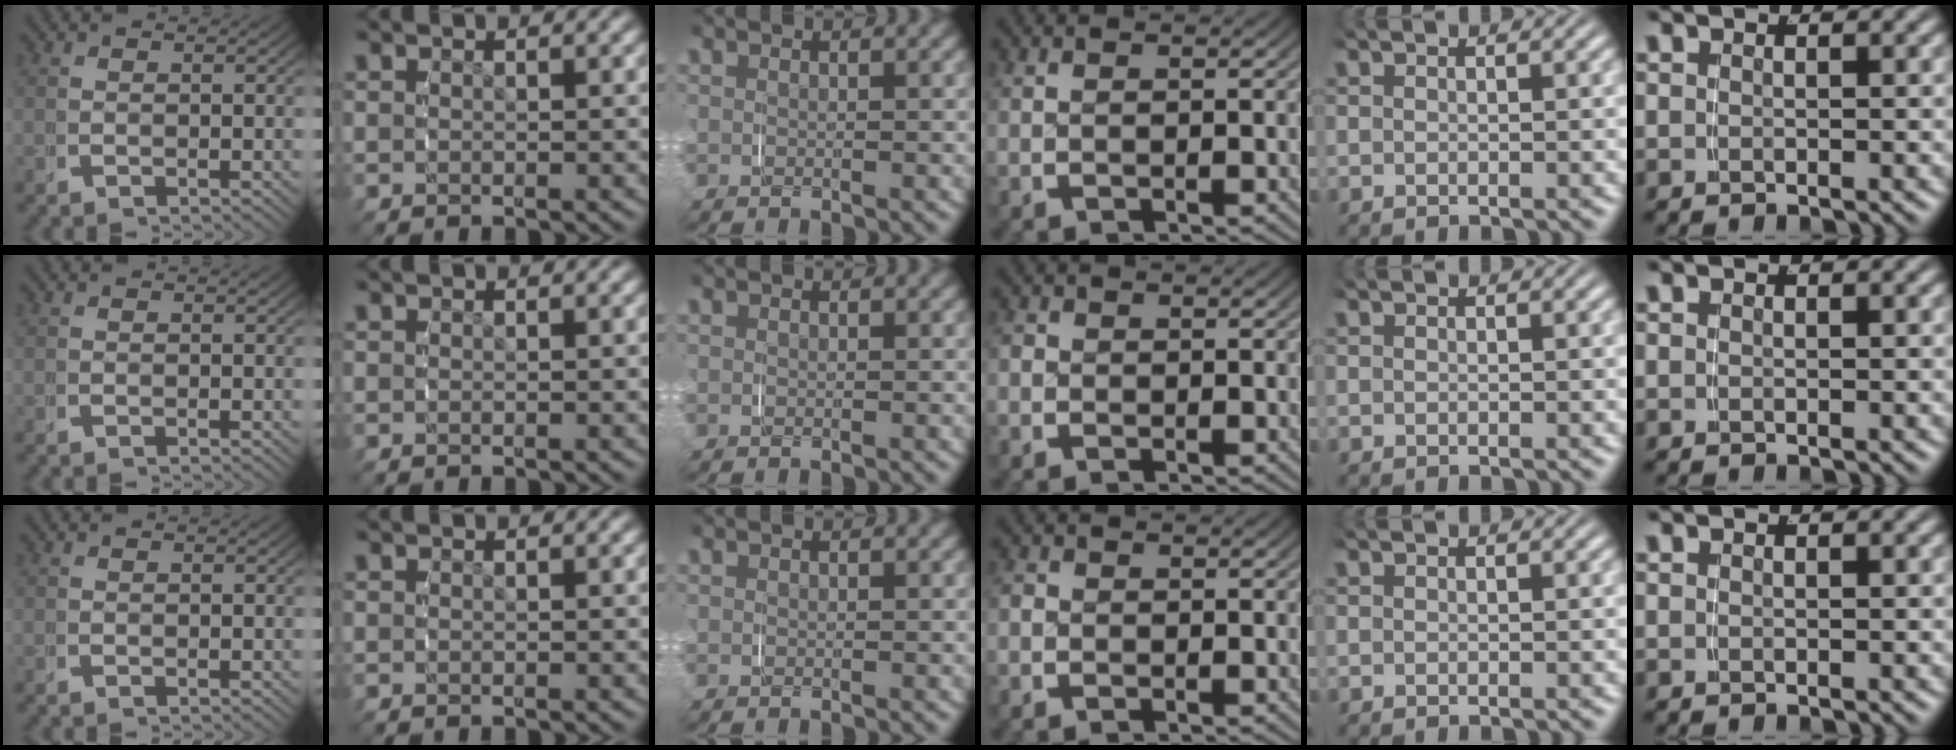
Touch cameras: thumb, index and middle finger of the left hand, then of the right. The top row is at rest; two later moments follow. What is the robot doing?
{"motion": "grasp_and_lifting", "object": "phone"}